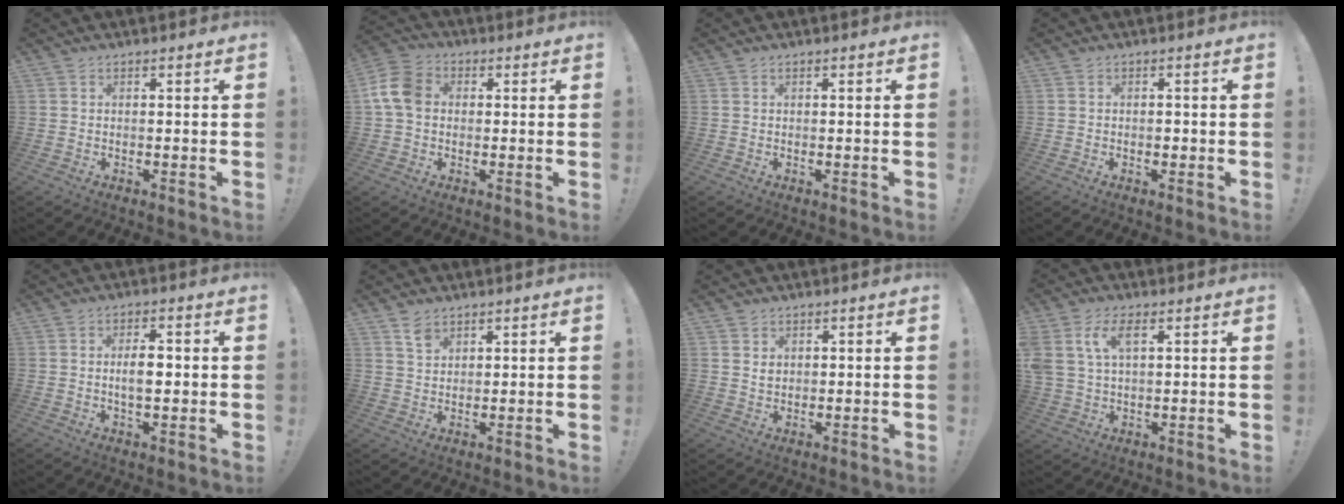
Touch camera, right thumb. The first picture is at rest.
{"total": 10.1, "force": [1.1, 7.5, 6.6], "torque": [-0.128, 0.013, 0.026]}
{"total": 0.0}
{"total": 1.1, "force": [-0.6, 0.8, 0.3], "torque": [-0.008, 0.005, -0.011]}
{"total": 5.5, "force": [-0.2, 2.7, 4.8], "torque": [-0.076, 0.001, -0.011]}
{"total": 4.1, "force": [2.9, 2.4, 1.6], "torque": [-0.019, -0.017, 0.052]}
{"total": 2.4, "force": [1.3, 1.8, 0.8], "torque": [0.005, -0.007, 0.019]}
{"total": 8.5, "force": [3.4, 4.9, 6.0], "torque": [-0.137, 0.001, 0.062]}